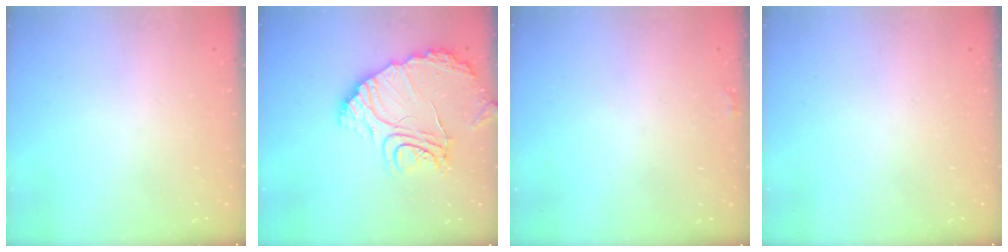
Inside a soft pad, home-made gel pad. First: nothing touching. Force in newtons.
{"total": 15.4, "press": 15.3, "slide": 1.6}
{"total": 6.2, "press": 6.2, "slide": 0.4}
{"total": 0.0}